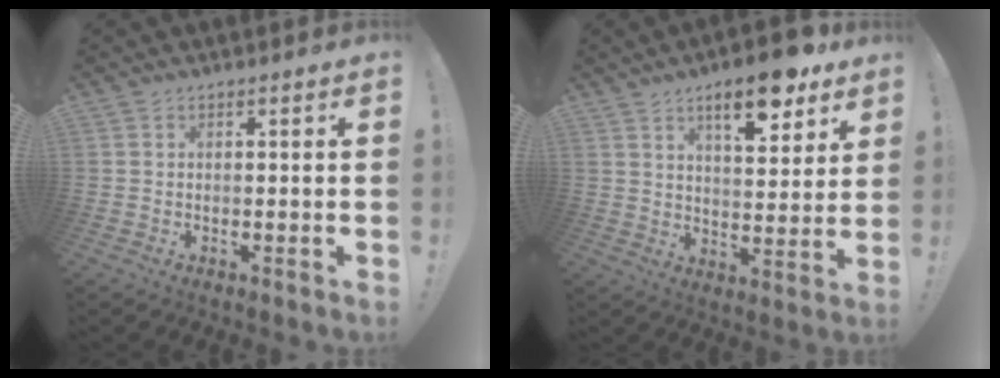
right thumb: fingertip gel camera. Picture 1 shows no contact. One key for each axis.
{"total": 13.2, "fx": 8.4, "fy": 4.3, "fz": 9.2, "tx": -0.130, "ty": -0.043, "tz": 0.136}